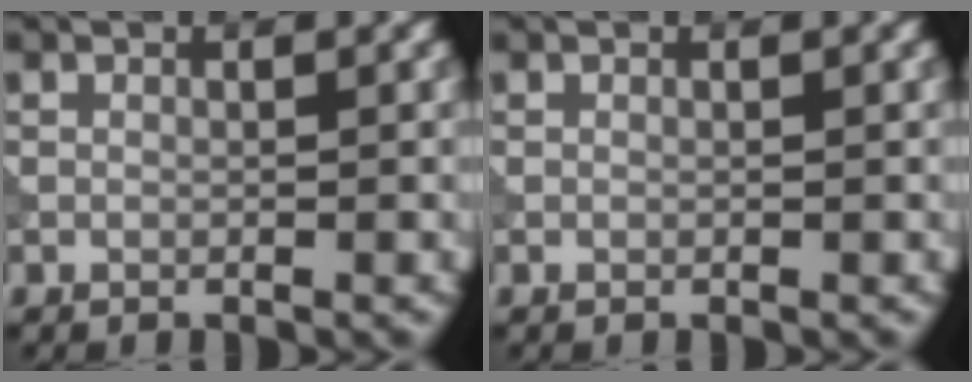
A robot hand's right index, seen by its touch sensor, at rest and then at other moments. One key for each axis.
{"total": 0.0}